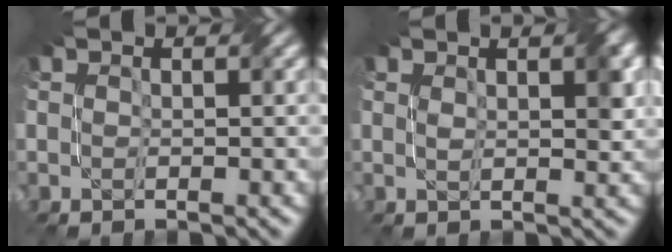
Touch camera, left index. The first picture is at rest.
{"total": 2.6, "force": [0.9, 0.8, 2.3], "torque": [-0.033, 0.004, 0.018]}